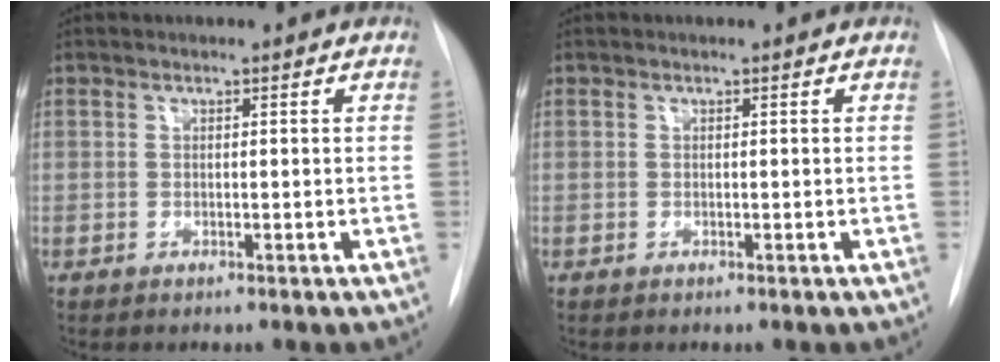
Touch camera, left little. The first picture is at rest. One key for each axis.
{"total": 0.0}